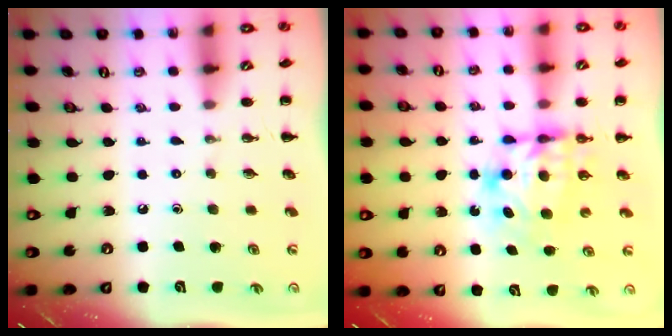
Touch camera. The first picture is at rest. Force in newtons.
{"total": 6.6, "press": 6.5, "slide": 0.9}